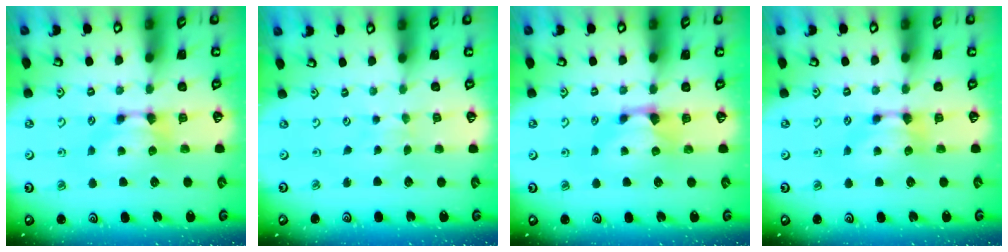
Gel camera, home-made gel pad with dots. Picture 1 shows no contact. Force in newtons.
{"total": 3.6, "press": 3.6, "slide": 0.1}
{"total": 0.6, "press": 0.1, "slide": 0.6}
{"total": 0.0}